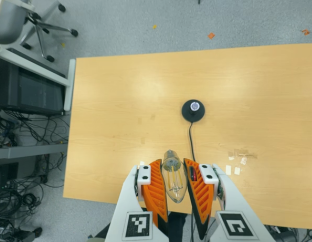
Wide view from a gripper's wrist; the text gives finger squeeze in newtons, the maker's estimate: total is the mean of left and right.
{"total": 19.7, "left": 21.4, "right": 18.0}